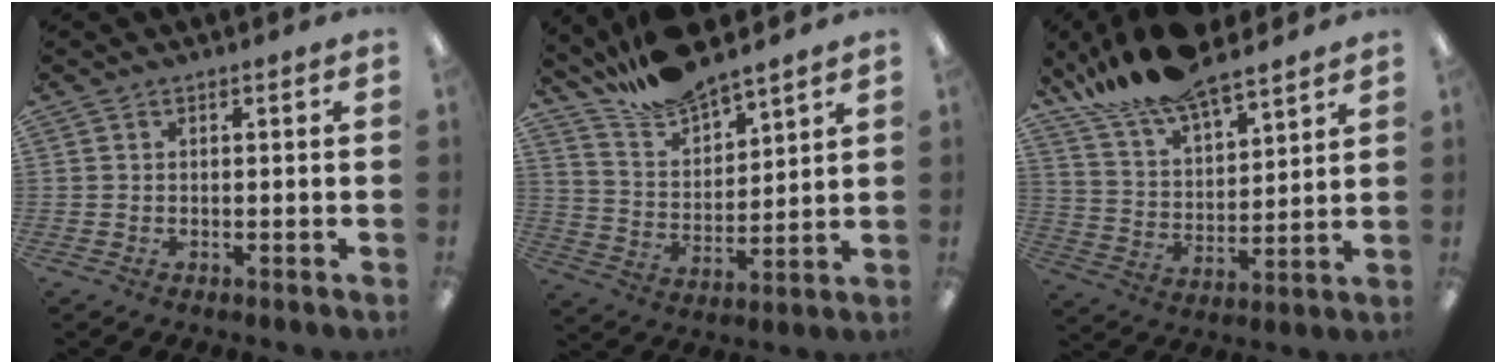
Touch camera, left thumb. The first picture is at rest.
{"total": 12.1, "force": [11.4, 2.4, 3.3], "torque": [-0.081, -0.080, 0.213]}
{"total": 16.0, "force": [13.8, 4.5, 6.7], "torque": [-0.141, -0.083, 0.249]}